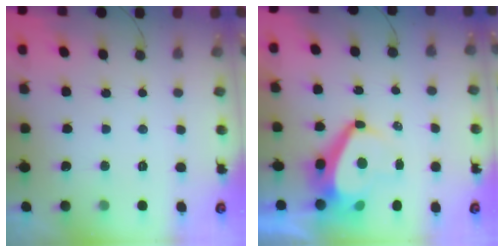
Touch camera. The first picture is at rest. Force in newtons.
{"total": 6.6, "press": 6.6, "slide": 0.5}